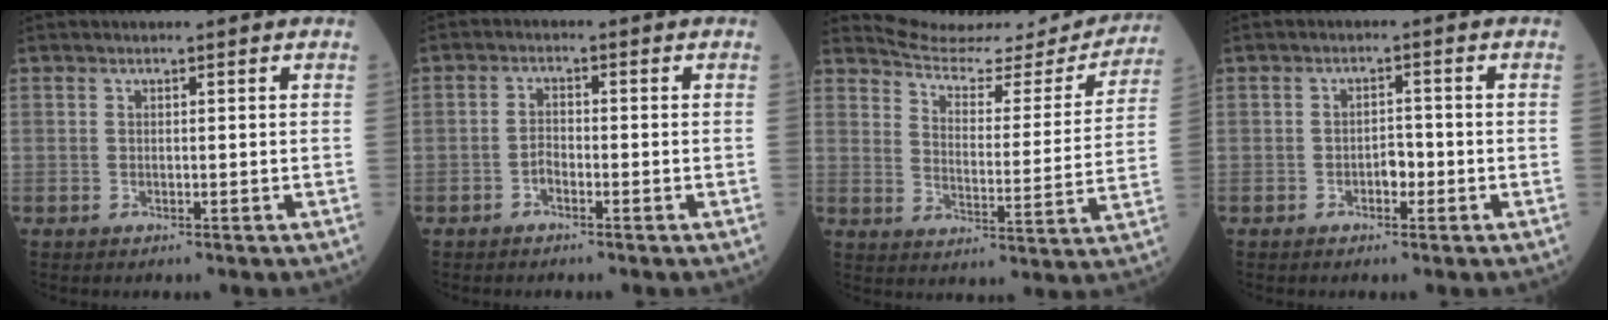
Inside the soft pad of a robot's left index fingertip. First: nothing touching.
{"total": 1.8, "force": [-1.3, 0.7, 1.1], "torque": [-0.021, 0.001, -0.026]}
{"total": 17.1, "force": [16.7, 2.6, 2.5], "torque": [-0.030, -0.053, 0.209]}
{"total": 2.3, "force": [-1.0, 1.2, 1.7], "torque": [-0.021, 0.007, -0.018]}